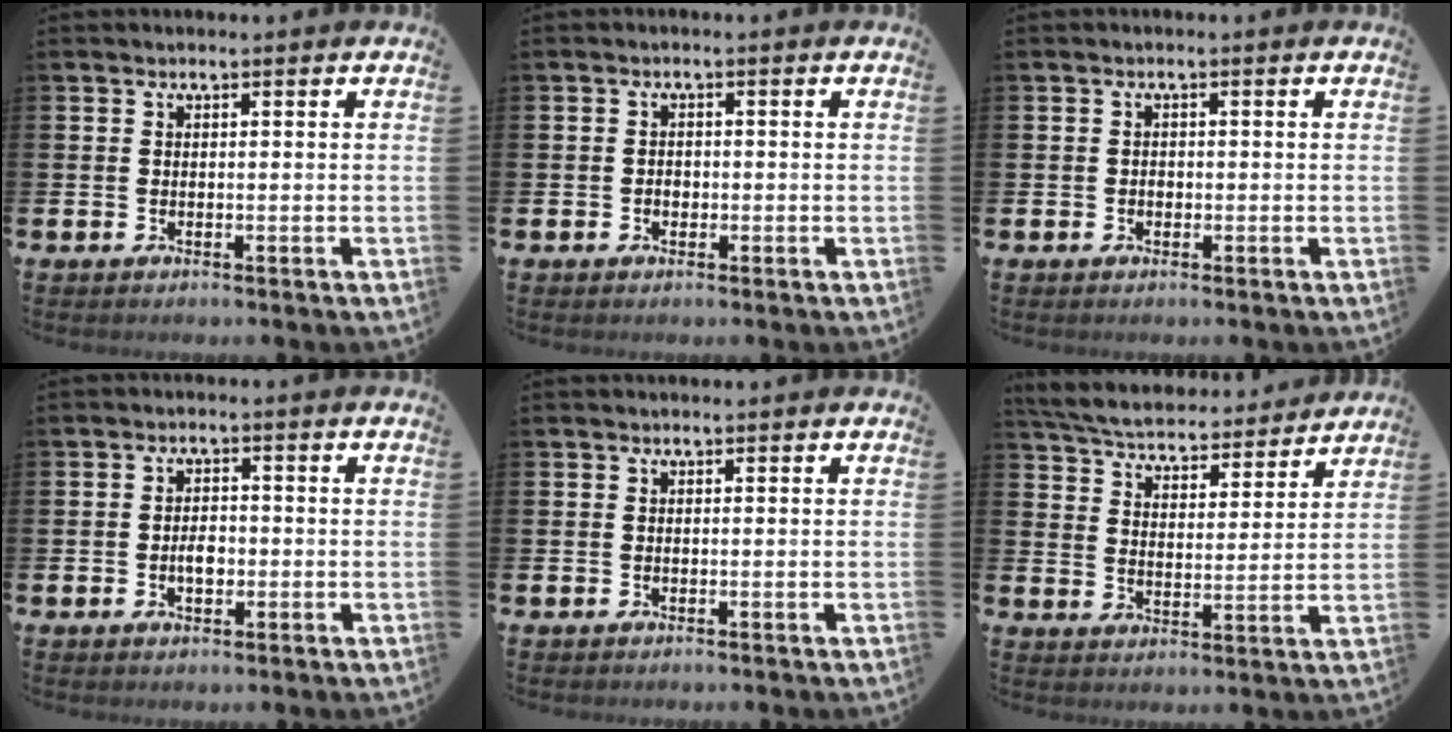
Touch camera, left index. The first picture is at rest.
{"total": 1.1, "force": [-0.4, 1.0, 0.5], "torque": [-0.008, 0.003, -0.010]}
{"total": 0.7, "force": [-0.3, 0.6, 0.2], "torque": [-0.003, 0.002, -0.007]}
{"total": 2.8, "force": [-0.6, 1.7, 2.1], "torque": [-0.021, -0.004, -0.015]}
{"total": 0.0}
{"total": 5.8, "force": [5.6, 1.0, 0.9], "torque": [-0.050, -0.042, 0.097]}